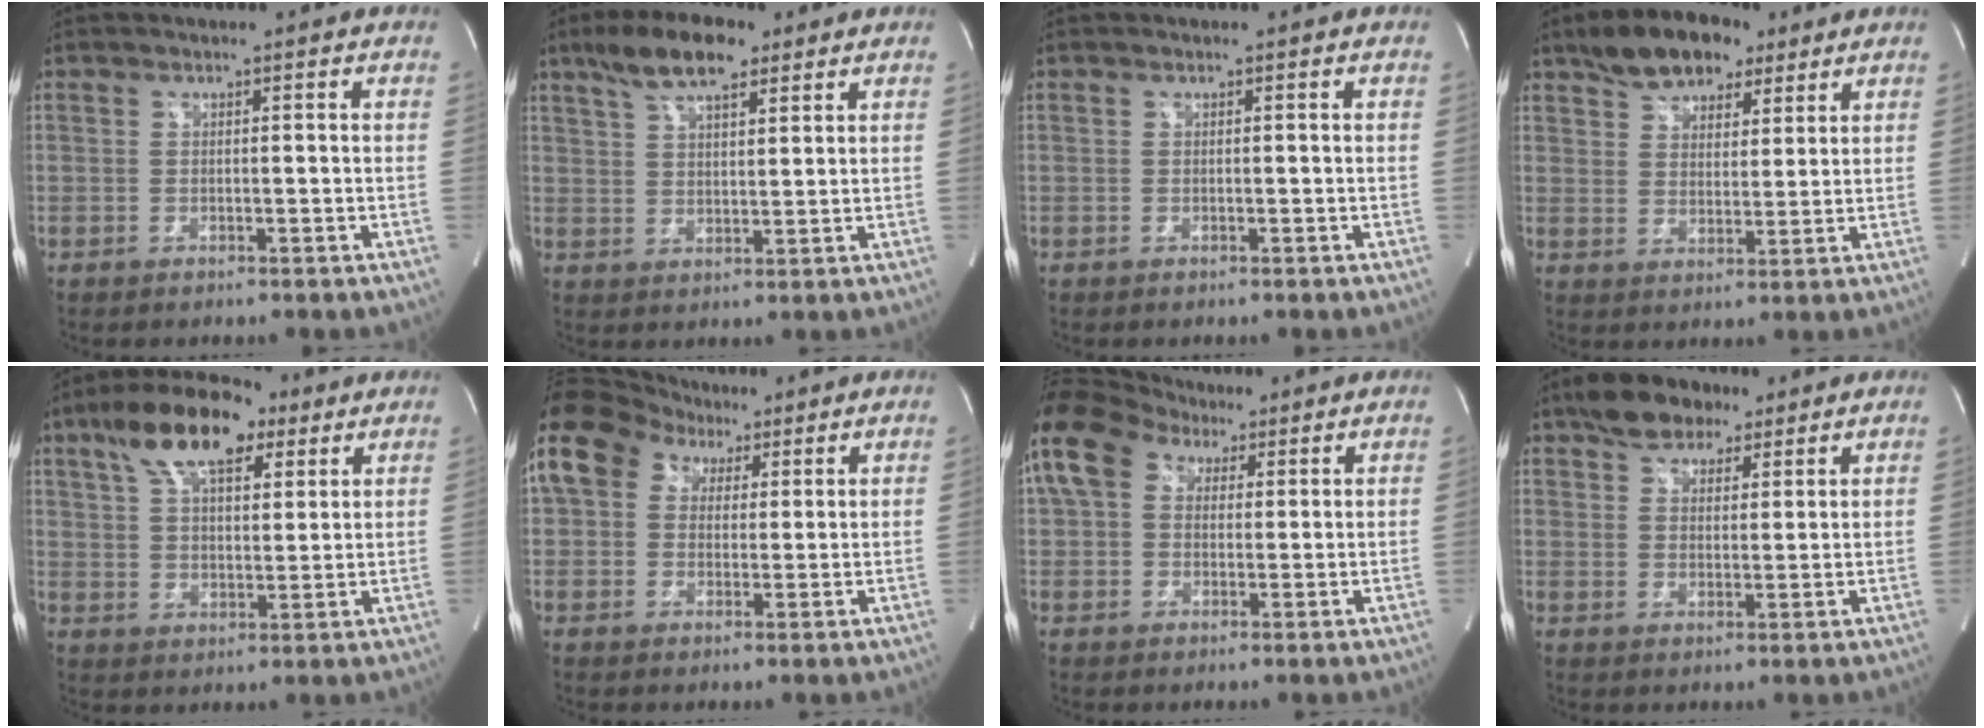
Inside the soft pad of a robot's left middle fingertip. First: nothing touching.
{"total": 9.2, "force": [6.2, 3.0, 6.1], "torque": [-0.115, 0.017, 0.111]}
{"total": 0.0}
{"total": 10.8, "force": [7.4, 5.5, 5.5], "torque": [-0.086, 0.023, 0.125]}
{"total": 13.9, "force": [8.0, 5.8, 9.8], "torque": [-0.178, 0.035, 0.140]}
{"total": 14.6, "force": [7.0, 10.7, 7.0], "torque": [-0.174, 0.072, 0.125]}
{"total": 12.5, "force": [6.2, 8.5, 6.7], "torque": [-0.159, 0.062, 0.113]}
{"total": 8.5, "force": [6.0, 4.5, 3.9], "torque": [-0.066, 0.022, 0.103]}